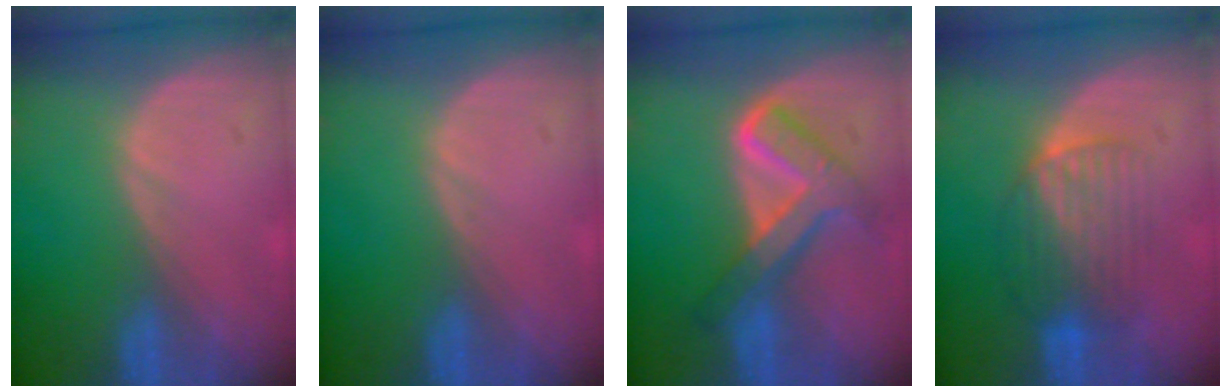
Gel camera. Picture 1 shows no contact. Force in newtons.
{"total": 0.0}
{"total": 7.6, "press": 7.5, "slide": 0.4}
{"total": 6.3, "press": 6.2, "slide": 1.1}